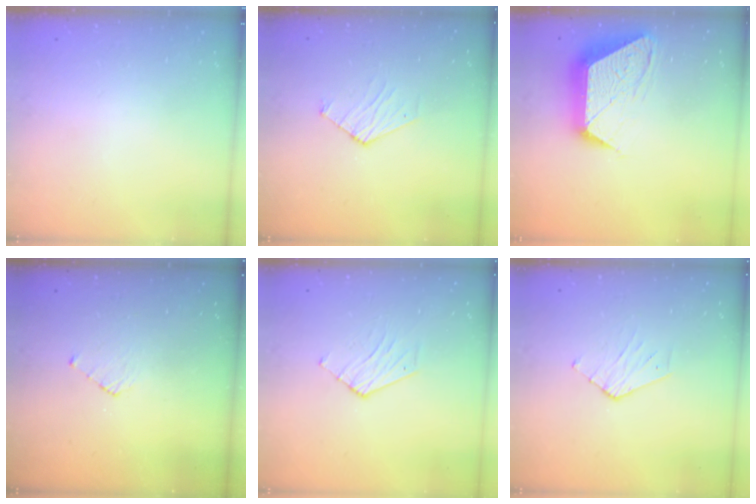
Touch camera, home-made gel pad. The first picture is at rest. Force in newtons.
{"total": 4.7, "press": 4.7, "slide": 0.5}
{"total": 14.0, "press": 14.0, "slide": 0.9}
{"total": 3.9, "press": 3.9, "slide": 0.4}
{"total": 4.1, "press": 4.1, "slide": 0.4}
{"total": 3.4, "press": 3.4, "slide": 0.3}